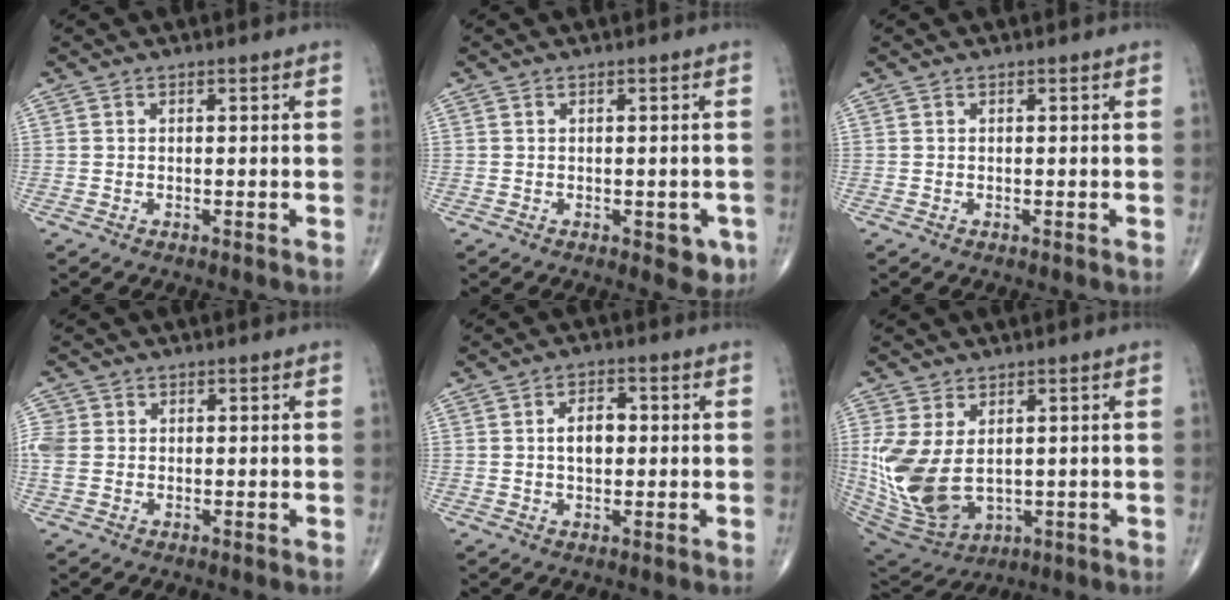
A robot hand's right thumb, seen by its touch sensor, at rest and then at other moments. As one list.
[{"total": 3.8, "force": [-1.3, 2.0, 3.0], "torque": [-0.011, -0.001, -0.012]}, {"total": 0.0}, {"total": 4.2, "force": [0.3, 3.6, 2.2], "torque": [-0.058, 0.010, 0.008]}, {"total": 5.1, "force": [0.4, 3.2, 3.9], "torque": [-0.057, 0.009, 0.005]}, {"total": 15.5, "force": [0.6, 10.0, 11.9], "torque": [-0.253, -0.019, 0.040]}]